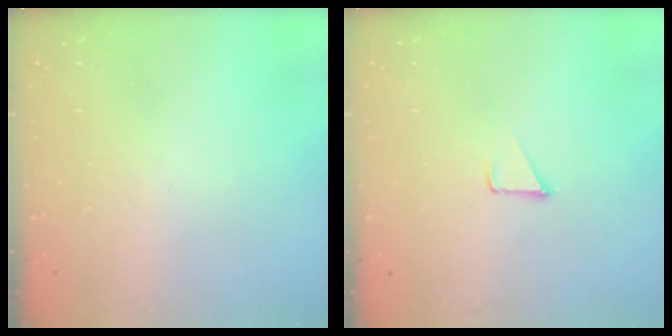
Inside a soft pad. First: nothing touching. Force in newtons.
{"total": 2.3, "press": 2.3, "slide": 0.2}